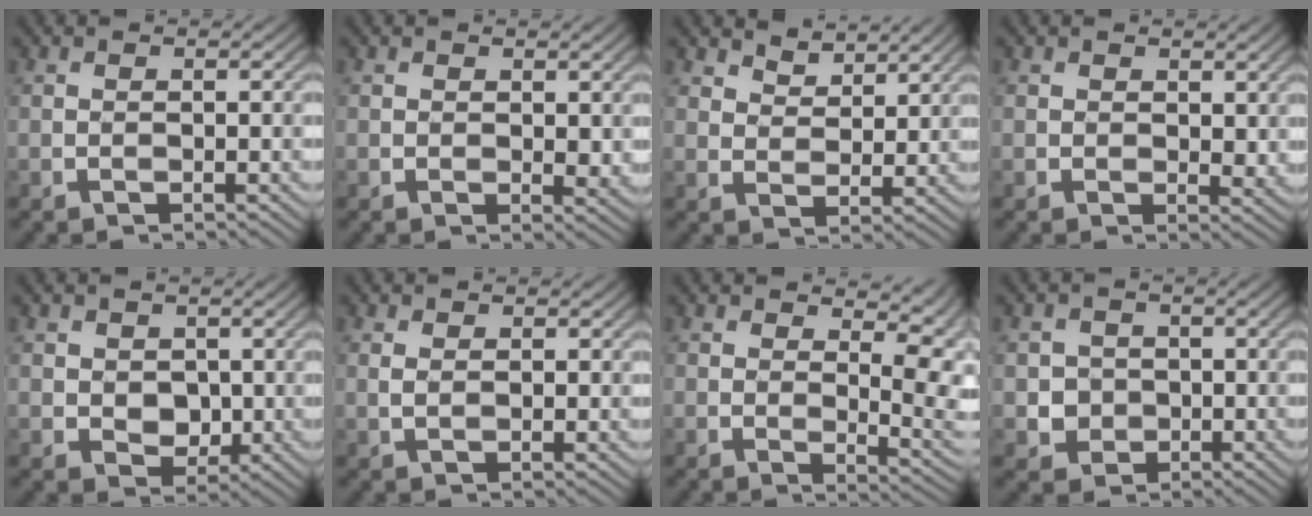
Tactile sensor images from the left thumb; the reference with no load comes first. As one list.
[{"total": 2.2, "force": [1.1, 1.5, 1.2], "torque": [-0.029, -0.004, 0.020]}, {"total": 4.2, "force": [3.4, 2.2, 1.3], "torque": [-0.032, -0.009, 0.061]}, {"total": 2.8, "force": [1.5, 1.8, 1.5], "torque": [-0.036, -0.003, 0.026]}, {"total": 4.2, "force": [0.2, 3.6, 2.2], "torque": [-0.062, -0.001, -0.007]}, {"total": 1.9, "force": [0.5, 1.4, 1.2], "torque": [-0.032, -0.001, 0.006]}, {"total": 9.2, "force": [4.9, 3.8, 6.8], "torque": [-0.103, 0.009, 0.075]}, {"total": 3.2, "force": [-0.6, 3.1, 0.4], "torque": [-0.032, -0.008, -0.017]}]